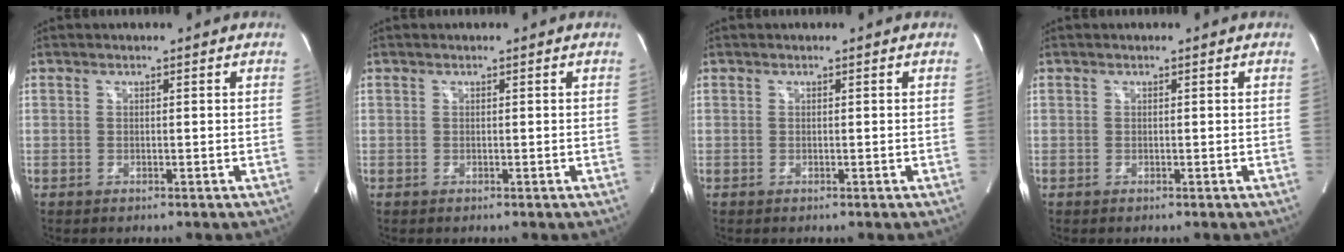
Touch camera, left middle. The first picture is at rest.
{"total": 0.0}
{"total": 0.0}
{"total": 0.0}